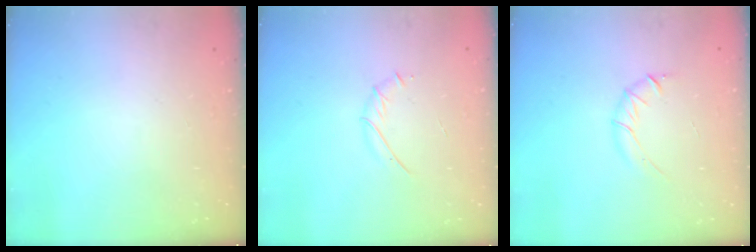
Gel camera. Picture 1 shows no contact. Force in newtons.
{"total": 3.8, "press": 3.7, "slide": 1.1}
{"total": 5.6, "press": 5.4, "slide": 1.6}